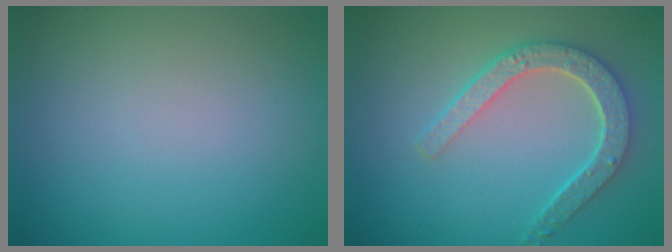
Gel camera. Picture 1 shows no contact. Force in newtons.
{"total": 4.4, "press": 3.7, "slide": 2.5}